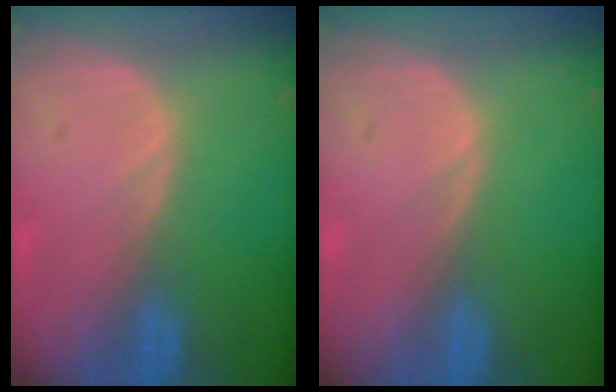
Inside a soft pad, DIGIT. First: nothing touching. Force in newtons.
{"total": 0.0}